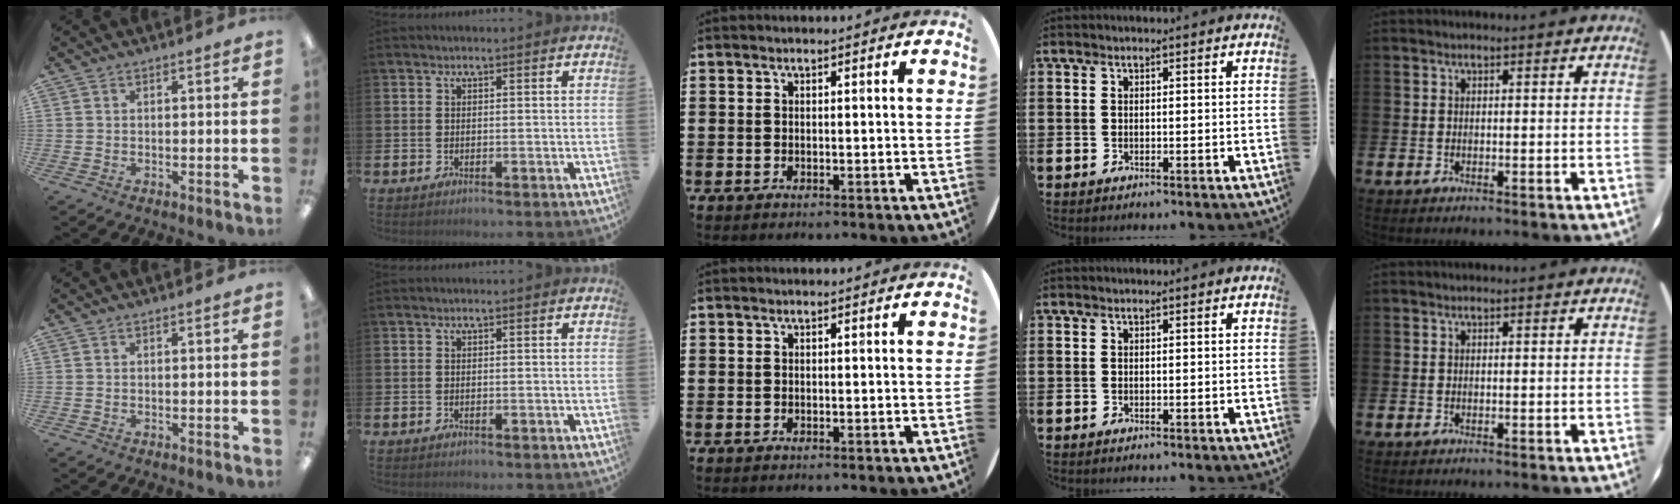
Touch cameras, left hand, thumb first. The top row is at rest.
{}